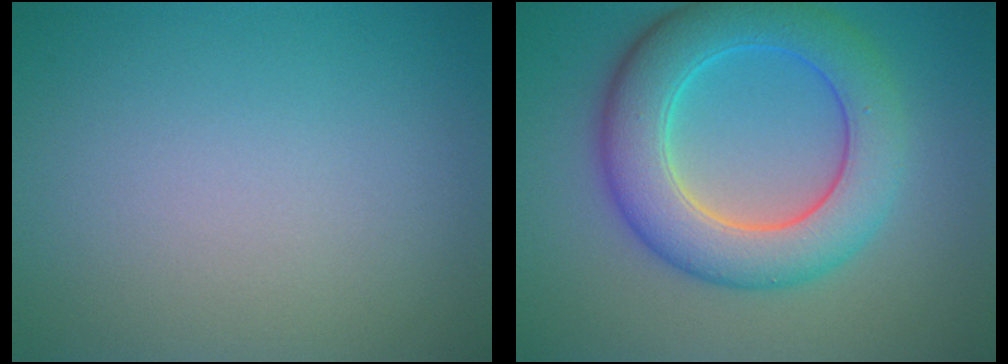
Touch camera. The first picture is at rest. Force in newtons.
{"total": 7.9, "press": 7.9, "slide": 0.1}